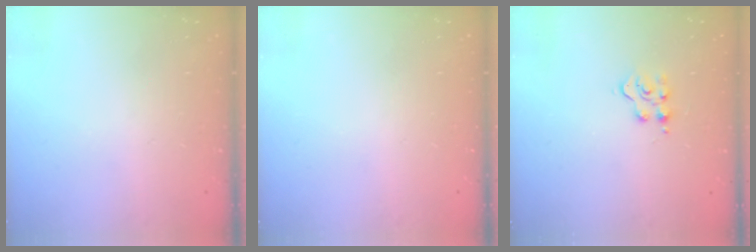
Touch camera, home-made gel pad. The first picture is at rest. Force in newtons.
{"total": 0.0}
{"total": 4.2, "press": 4.1, "slide": 0.5}